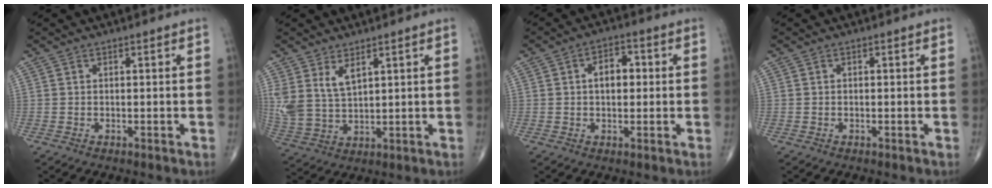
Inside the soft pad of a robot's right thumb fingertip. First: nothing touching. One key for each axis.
{"total": 7.5, "fx": 3.8, "fy": 3.8, "fz": 5.2, "tx": -0.104, "ty": -0.017, "tz": 0.089}
{"total": 5.8, "fx": 0.7, "fy": 3.5, "fz": 4.5, "tx": -0.058, "ty": 0.014, "tz": 0.006}
{"total": 0.0}